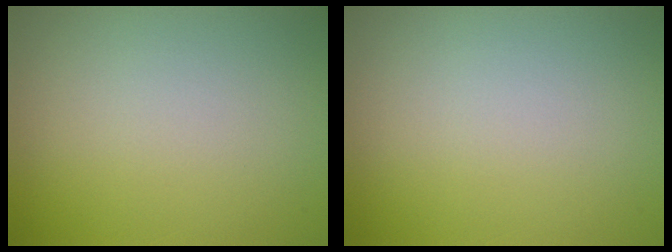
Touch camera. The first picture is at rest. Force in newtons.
{"total": 0.0}